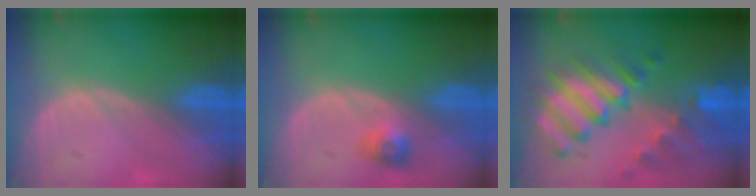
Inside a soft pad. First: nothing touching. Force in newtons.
{"total": 2.9, "press": 2.6, "slide": 1.2}
{"total": 10.8, "press": 9.3, "slide": 5.6}